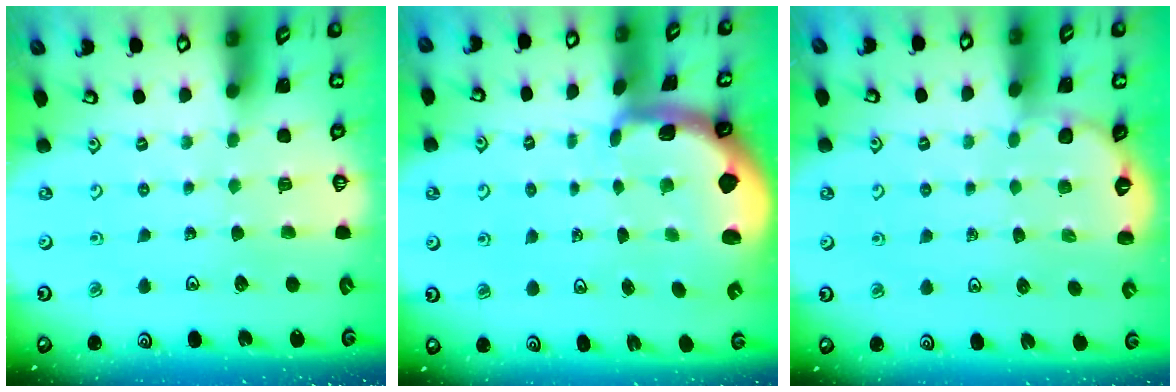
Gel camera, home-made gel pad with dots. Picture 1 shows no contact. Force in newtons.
{"total": 1.9, "press": 1.9, "slide": 0.4}
{"total": 2.4, "press": 2.3, "slide": 0.7}